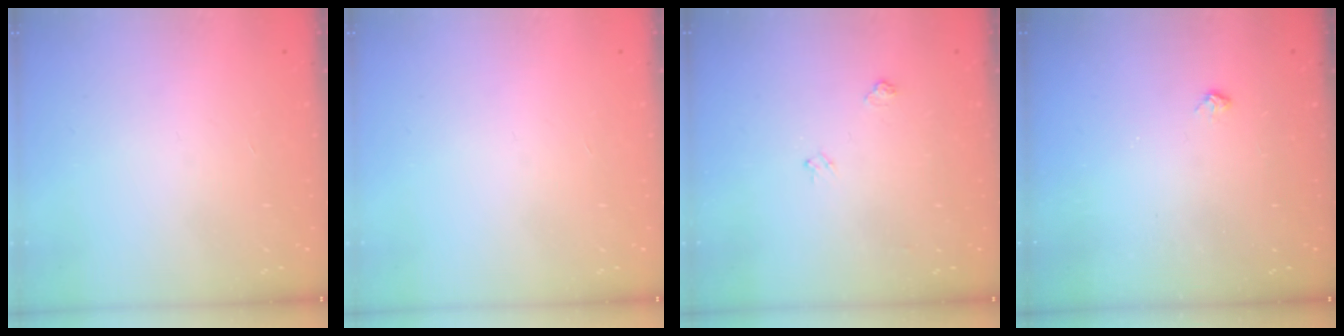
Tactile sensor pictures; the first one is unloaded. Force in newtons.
{"total": 0.0}
{"total": 3.3, "press": 3.2, "slide": 0.5}
{"total": 6.2, "press": 6.1, "slide": 0.7}